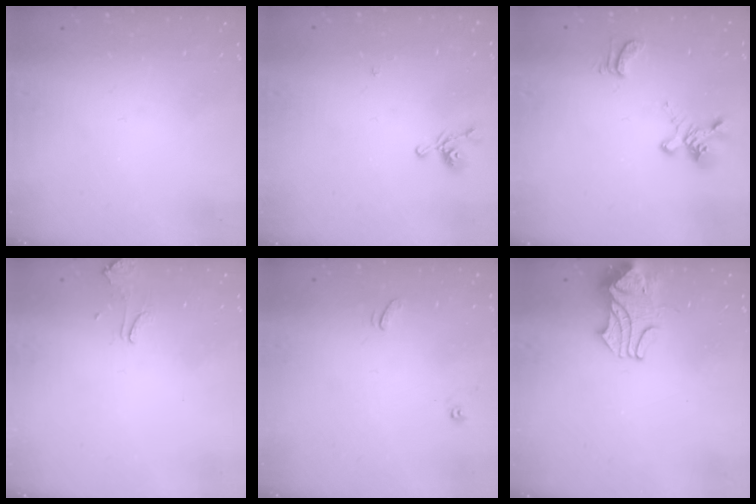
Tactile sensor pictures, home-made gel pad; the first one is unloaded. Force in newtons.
{"total": 5.1, "press": 5.1, "slide": 0.5}
{"total": 2.0, "press": 1.6, "slide": 1.2}
{"total": 0.9, "press": 0.8, "slide": 0.5}
{"total": 1.4, "press": 1.4, "slide": 0.3}
{"total": 2.4, "press": 2.3, "slide": 0.8}